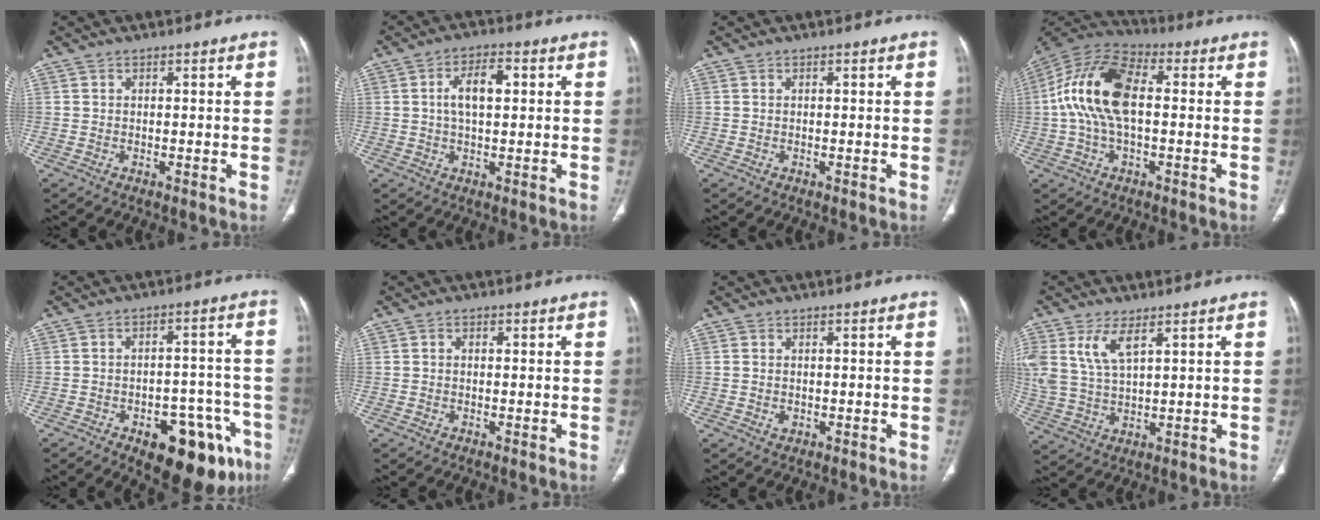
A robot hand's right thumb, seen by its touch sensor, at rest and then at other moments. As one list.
[{"total": 6.7, "force": [1.2, 3.3, 5.7], "torque": [-0.101, 0.013, 0.019]}, {"total": 0.0}, {"total": 15.8, "force": [0.7, 8.2, 13.5], "torque": [-0.274, 0.035, 0.006]}, {"total": 17.4, "force": [-8.9, 8.6, 12.3], "torque": [-0.100, 0.055, -0.106]}, {"total": 0.7, "force": [0.1, 0.6, 0.4], "torque": [-0.004, 0.002, -0.001]}, {"total": 1.4, "force": [-0.2, 1.1, 0.8], "torque": [-0.013, 0.002, 0.000]}, {"total": 8.7, "force": [4.2, 3.8, 6.6], "torque": [-0.149, -0.008, 0.094]}]